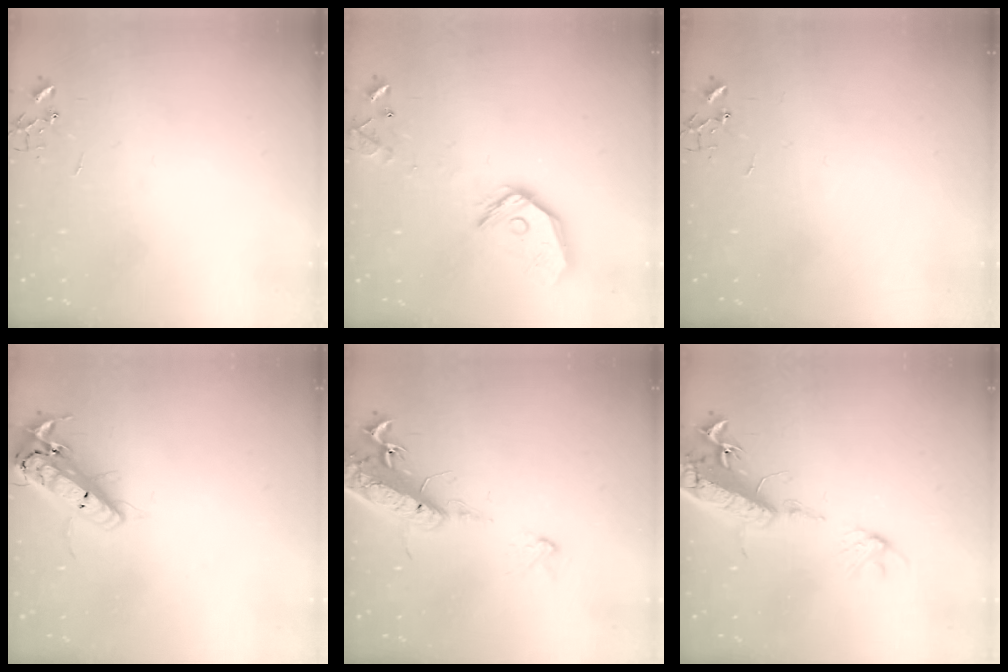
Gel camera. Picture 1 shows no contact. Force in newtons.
{"total": 14.6, "press": 14.4, "slide": 1.8}
{"total": 0.0}
{"total": 18.4, "press": 18.1, "slide": 3.2}
{"total": 17.9, "press": 17.5, "slide": 3.9}
{"total": 18.2, "press": 17.7, "slide": 4.2}